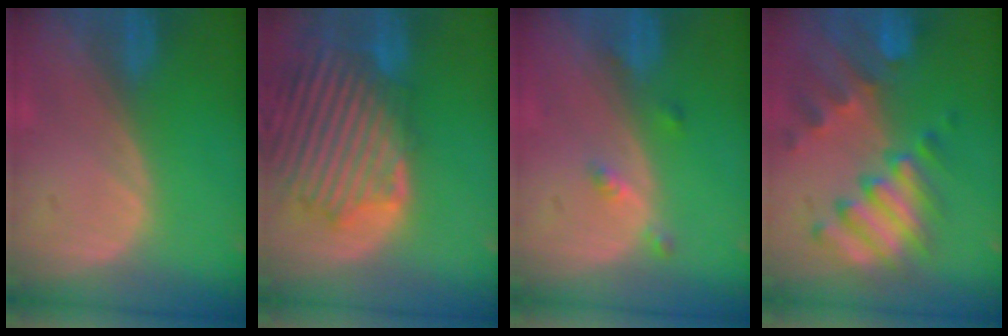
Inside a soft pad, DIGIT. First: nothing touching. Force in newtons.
{"total": 13.5, "press": 11.7, "slide": 6.8}
{"total": 2.4, "press": 2.0, "slide": 1.3}
{"total": 10.4, "press": 9.0, "slide": 5.3}